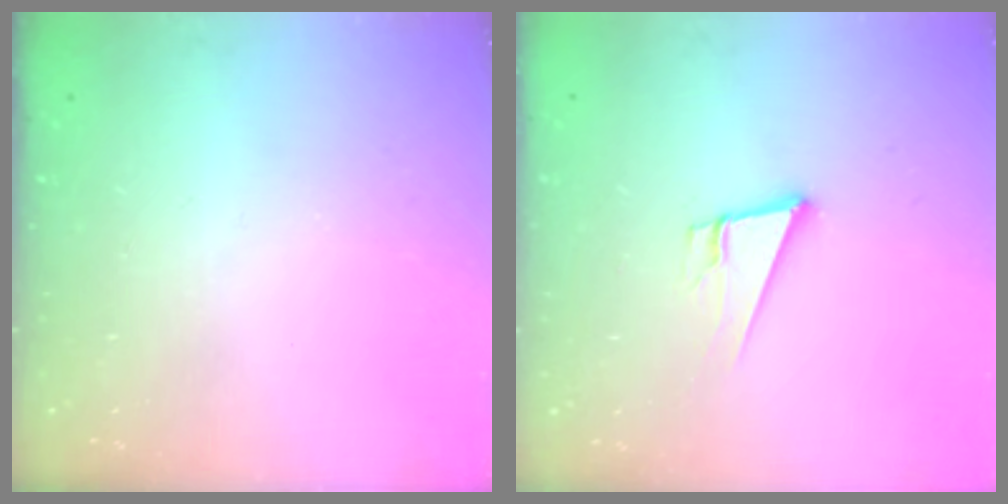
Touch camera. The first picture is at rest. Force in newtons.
{"total": 9.0, "press": 8.3, "slide": 3.3}